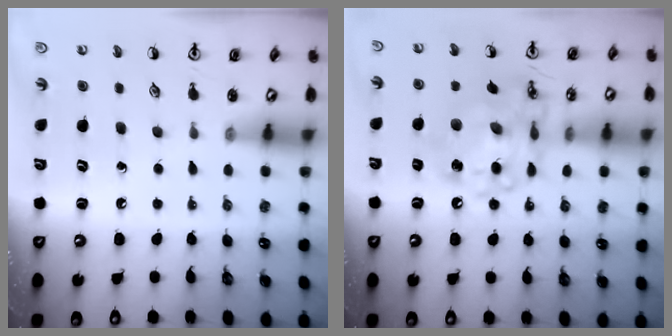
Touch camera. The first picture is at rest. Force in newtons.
{"total": 14.0, "press": 13.9, "slide": 1.4}